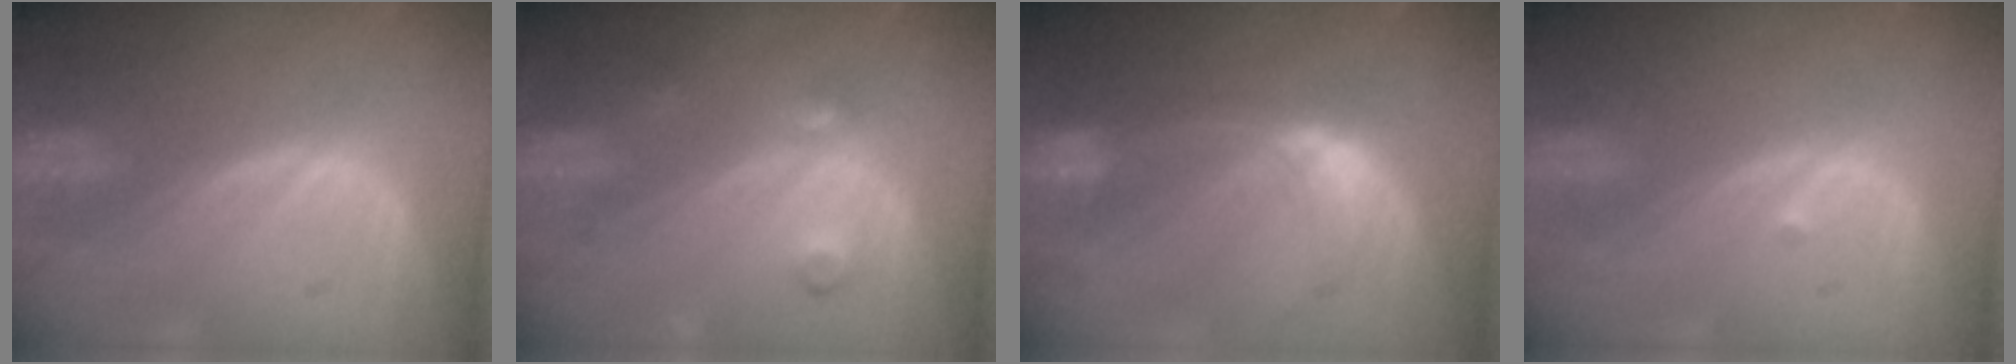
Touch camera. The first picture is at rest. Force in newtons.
{"total": 4.1, "press": 3.6, "slide": 2.0}
{"total": 7.8, "press": 6.9, "slide": 3.7}
{"total": 0.5, "press": 0.4, "slide": 0.3}